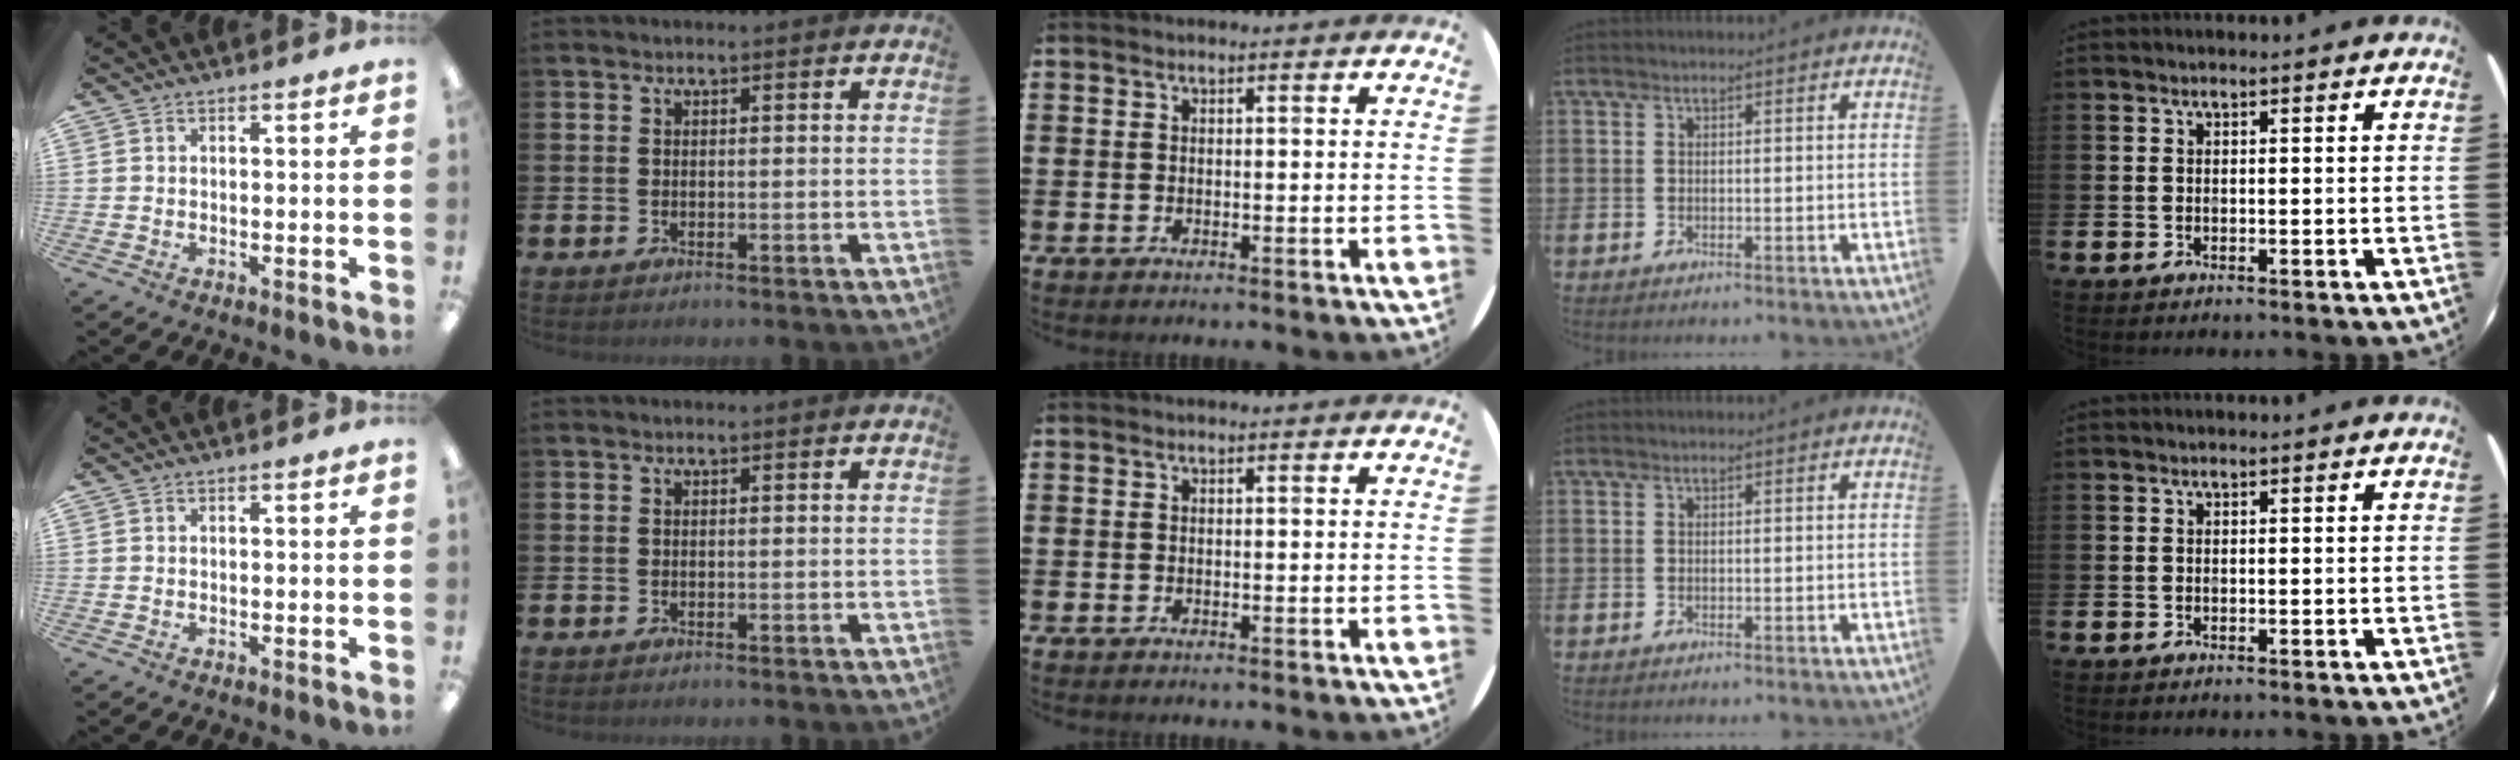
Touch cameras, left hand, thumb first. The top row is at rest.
{}